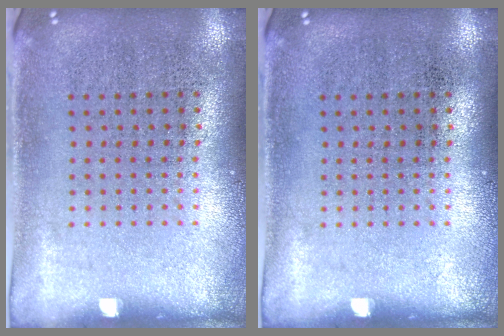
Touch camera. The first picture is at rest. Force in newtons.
{"total": 0.0}